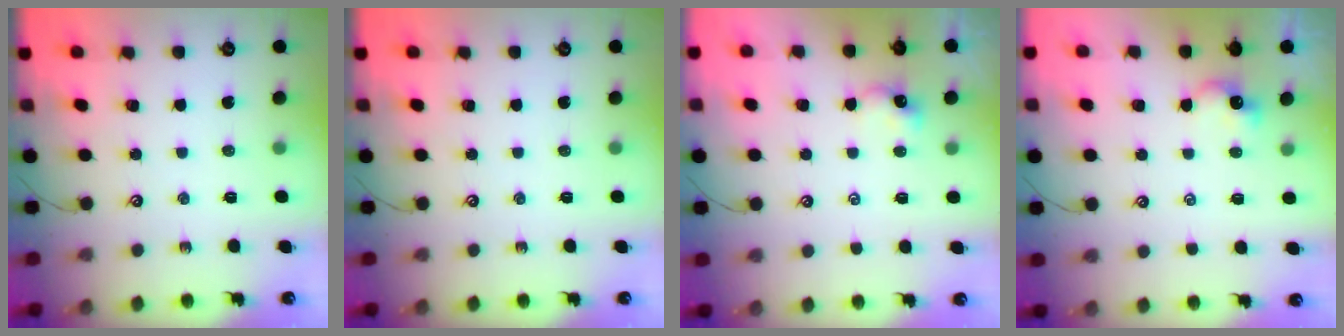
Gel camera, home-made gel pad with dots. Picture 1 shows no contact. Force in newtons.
{"total": 0.0}
{"total": 2.1, "press": 2.1, "slide": 0.2}
{"total": 2.8, "press": 2.8, "slide": 0.1}